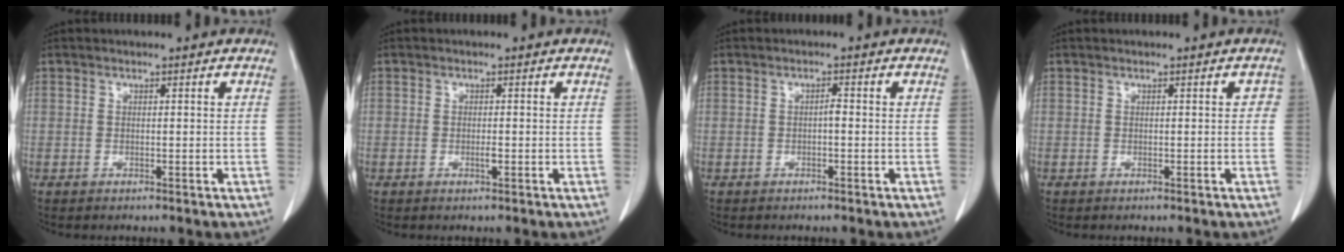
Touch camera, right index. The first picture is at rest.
{"total": 0.9, "force": [-0.3, 0.2, 0.9], "torque": [-0.017, -0.001, -0.004]}
{"total": 0.9, "force": [-0.2, 0.2, 0.9], "torque": [-0.015, 0.003, -0.004]}
{"total": 0.8, "force": [0.0, 0.6, 0.5], "torque": [0.005, 0.008, -0.002]}